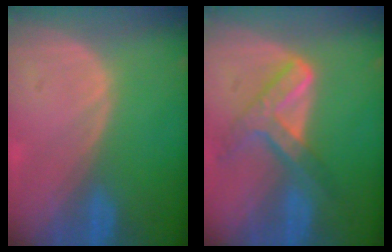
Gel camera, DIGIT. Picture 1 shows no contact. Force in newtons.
{"total": 7.3, "press": 6.2, "slide": 3.8}